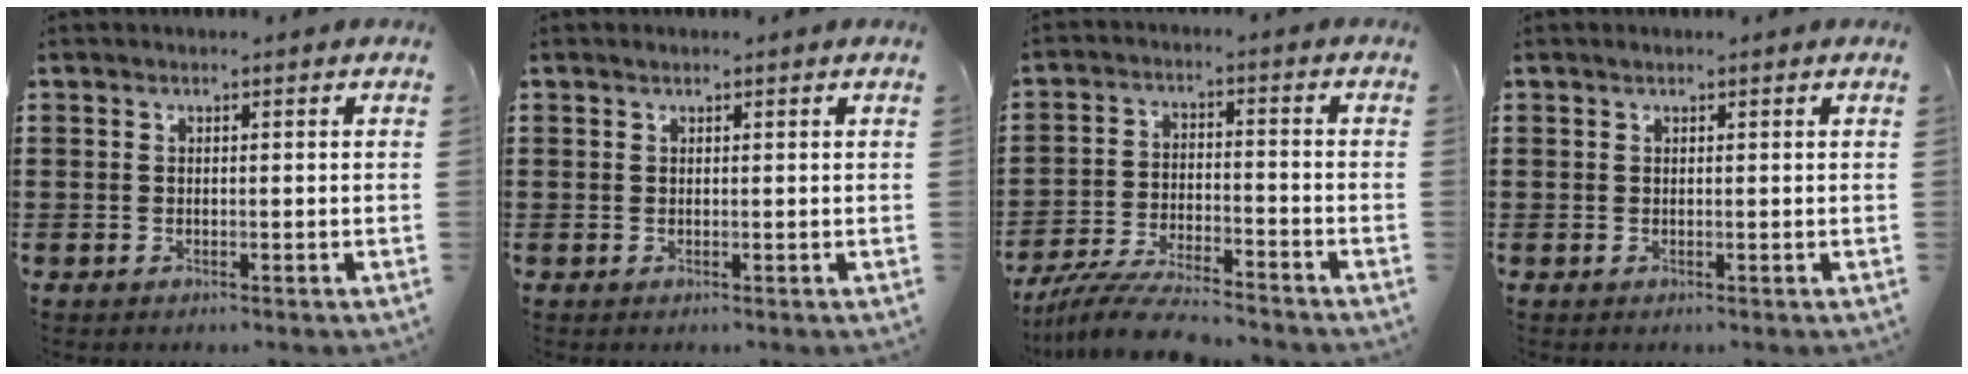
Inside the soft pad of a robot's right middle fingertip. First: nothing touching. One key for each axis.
{"total": 0.0}
{"total": 7.4, "fx": -6.9, "fy": 0.7, "fz": 2.7, "tx": -0.056, "ty": 0.000, "tz": -0.134}
{"total": 0.0}